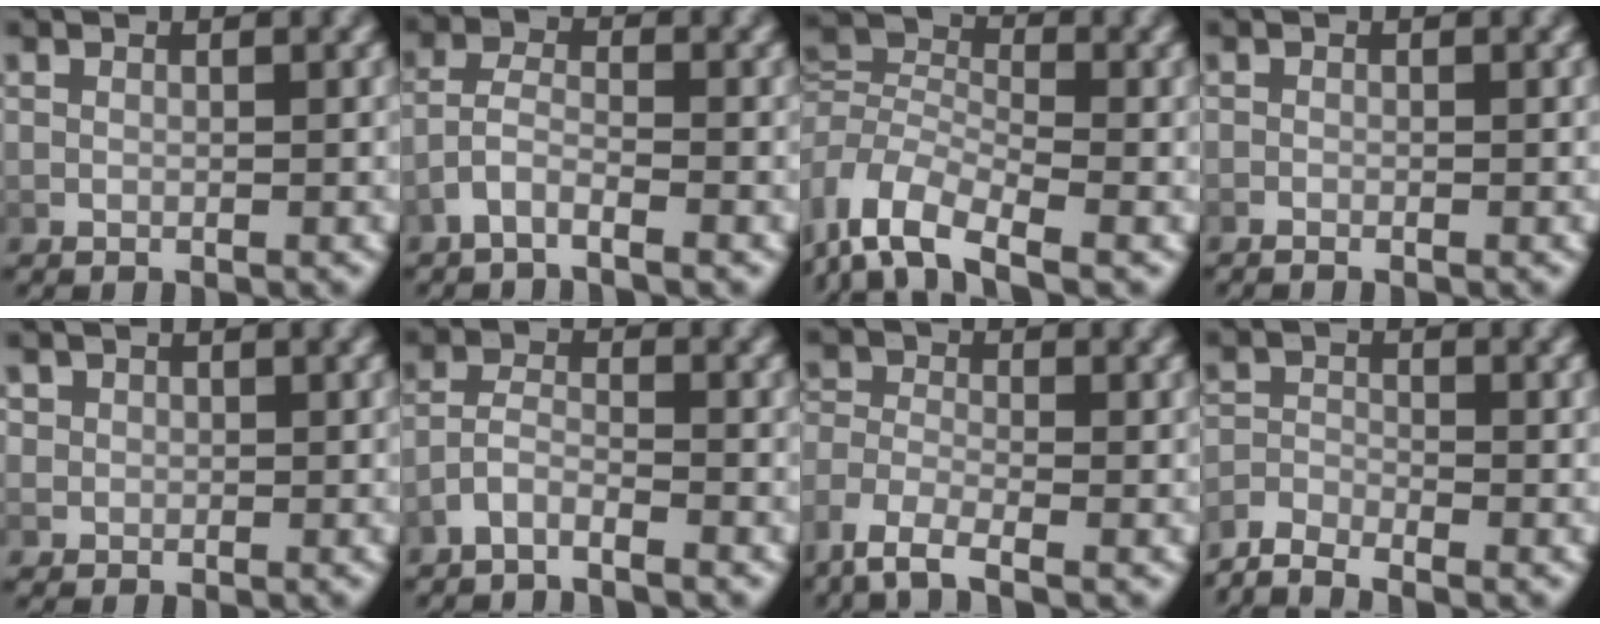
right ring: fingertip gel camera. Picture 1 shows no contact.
{"total": 2.9, "force": [-1.9, 1.2, 1.8], "torque": [-0.045, -0.010, -0.033]}
{"total": 6.1, "force": [-2.0, 4.4, 3.8], "torque": [-0.094, -0.028, -0.030]}
{"total": 0.7, "force": [-0.7, -0.1, 0.0], "torque": [-0.005, -0.004, -0.011]}
{"total": 2.8, "force": [0.5, 2.7, 0.7], "torque": [-0.028, -0.007, 0.010]}
{"total": 2.8, "force": [-2.3, 1.1, 1.2], "torque": [-0.030, -0.007, -0.043]}
{"total": 3.0, "force": [-1.9, 1.4, 1.8], "torque": [-0.053, -0.017, -0.029]}
{"total": 3.2, "force": [-2.8, 1.1, 0.9], "torque": [-0.021, -0.010, -0.051]}